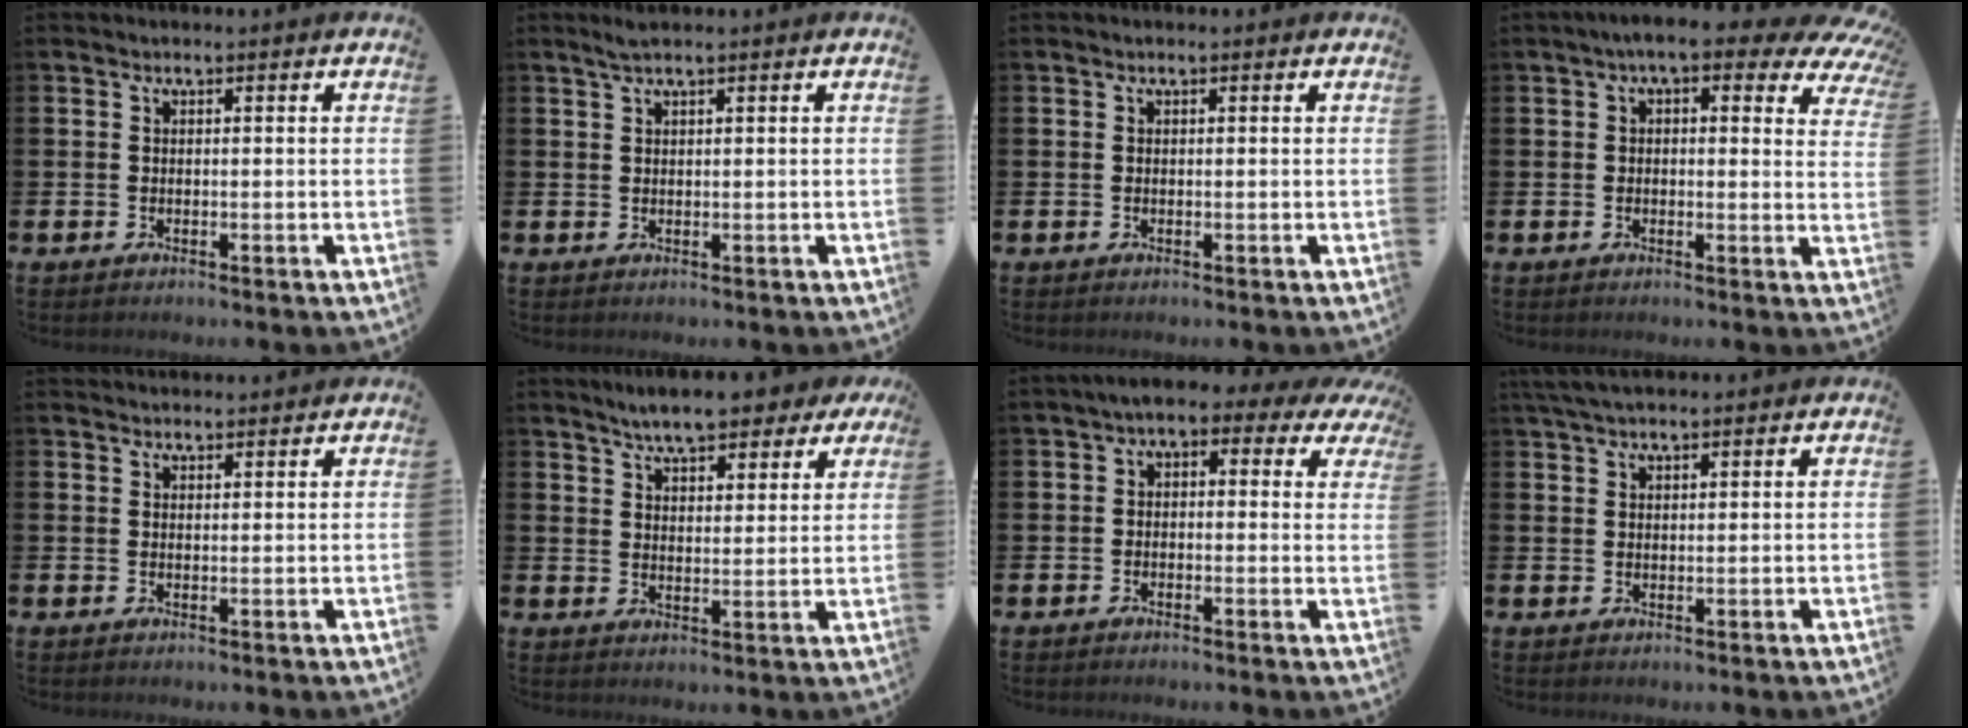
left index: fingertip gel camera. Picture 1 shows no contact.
{"total": 1.6, "force": [1.2, 0.0, 1.0], "torque": [-0.028, 0.006, 0.023]}
{"total": 0.0}
{"total": 5.4, "force": [3.6, 2.1, 3.5], "torque": [-0.063, -0.015, 0.055]}
{"total": 2.2, "force": [2.1, 0.4, 0.0], "torque": [0.005, -0.010, 0.037]}
{"total": 7.0, "force": [6.5, 1.7, 2.2], "torque": [-0.057, -0.023, 0.116]}
{"total": 2.5, "force": [0.2, 1.6, 1.9], "torque": [-0.041, 0.000, -0.006]}
{"total": 3.7, "force": [3.2, 0.9, 1.6], "torque": [-0.037, -0.003, 0.060]}